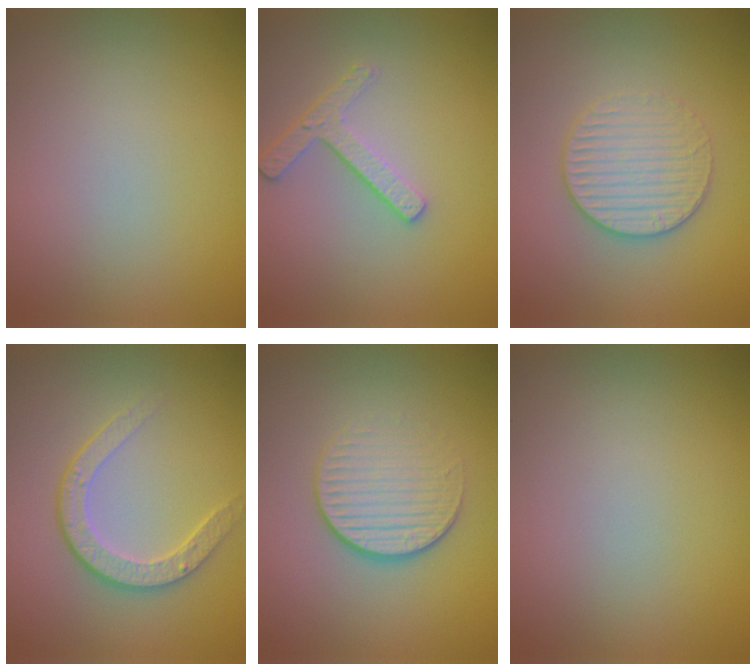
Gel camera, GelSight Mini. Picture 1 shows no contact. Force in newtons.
{"total": 2.5, "press": 2.2, "slide": 1.1}
{"total": 3.4, "press": 3.2, "slide": 1.1}
{"total": 3.4, "press": 2.9, "slide": 1.8}
{"total": 4.1, "press": 2.7, "slide": 3.1}
{"total": 0.0}